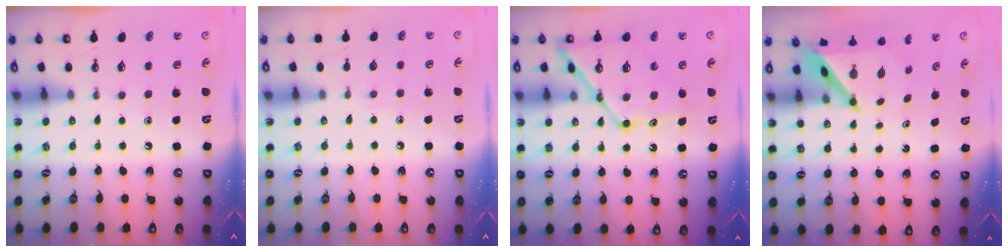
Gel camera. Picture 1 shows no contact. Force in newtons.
{"total": 3.5, "press": 3.5, "slide": 0.4}
{"total": 15.0, "press": 15.0, "slide": 1.3}
{"total": 5.1, "press": 5.1, "slide": 0.5}